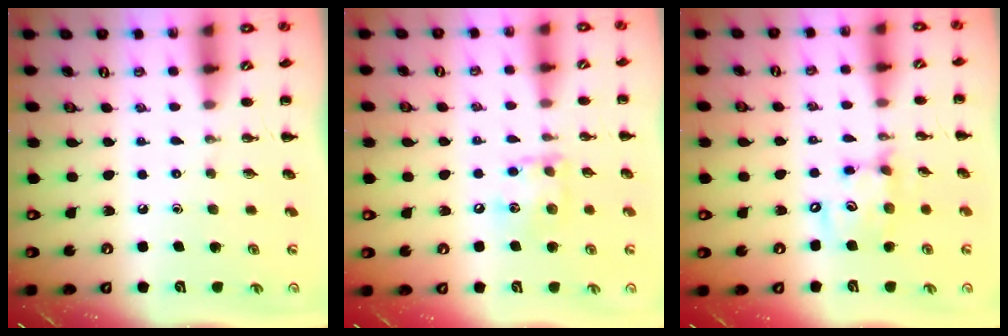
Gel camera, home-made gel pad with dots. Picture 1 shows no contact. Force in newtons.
{"total": 9.1, "press": 9.1, "slide": 0.8}
{"total": 12.9, "press": 12.6, "slide": 2.8}